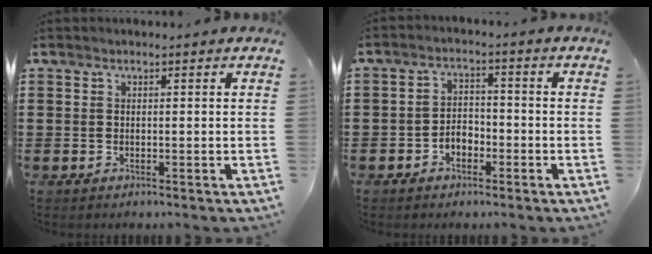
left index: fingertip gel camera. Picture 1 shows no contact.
{"total": 2.9, "force": [-1.9, 1.7, 1.4], "torque": [-0.030, 0.007, -0.040]}